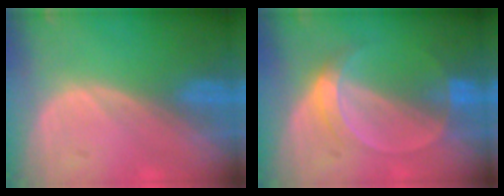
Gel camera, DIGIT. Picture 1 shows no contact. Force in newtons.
{"total": 5.0, "press": 4.5, "slide": 2.1}